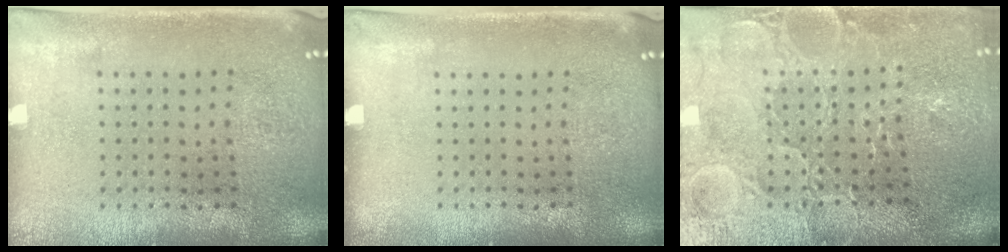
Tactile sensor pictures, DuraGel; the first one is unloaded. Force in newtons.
{"total": 0.0}
{"total": 3.8, "press": 3.6, "slide": 1.1}